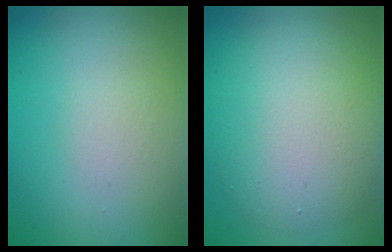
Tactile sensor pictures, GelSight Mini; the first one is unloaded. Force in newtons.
{"total": 6.6, "press": 6.6, "slide": 0.4}